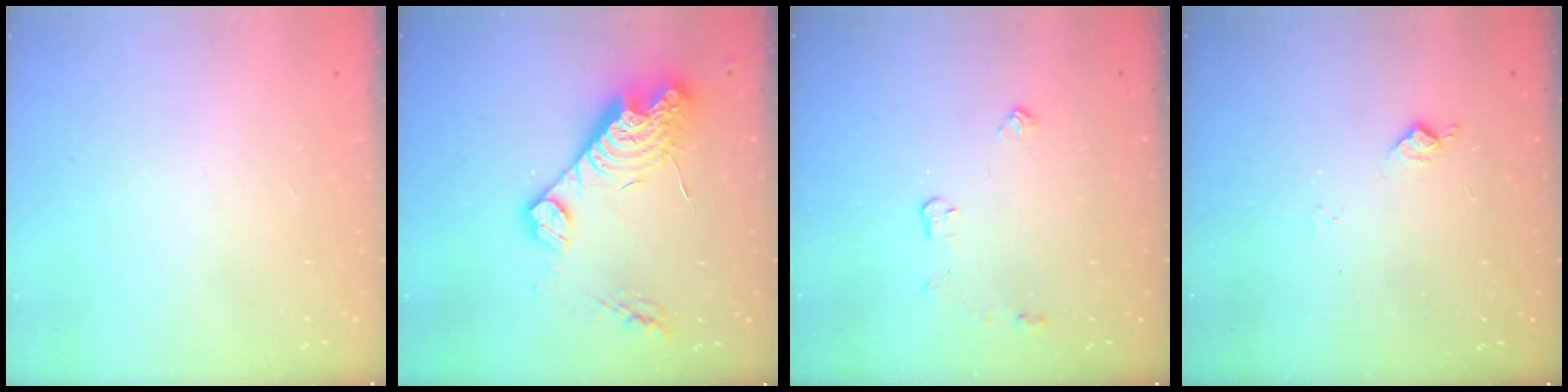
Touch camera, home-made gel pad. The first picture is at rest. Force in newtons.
{"total": 17.3, "press": 17.2, "slide": 1.6}
{"total": 3.6, "press": 3.5, "slide": 0.6}
{"total": 6.0, "press": 5.9, "slide": 0.9}